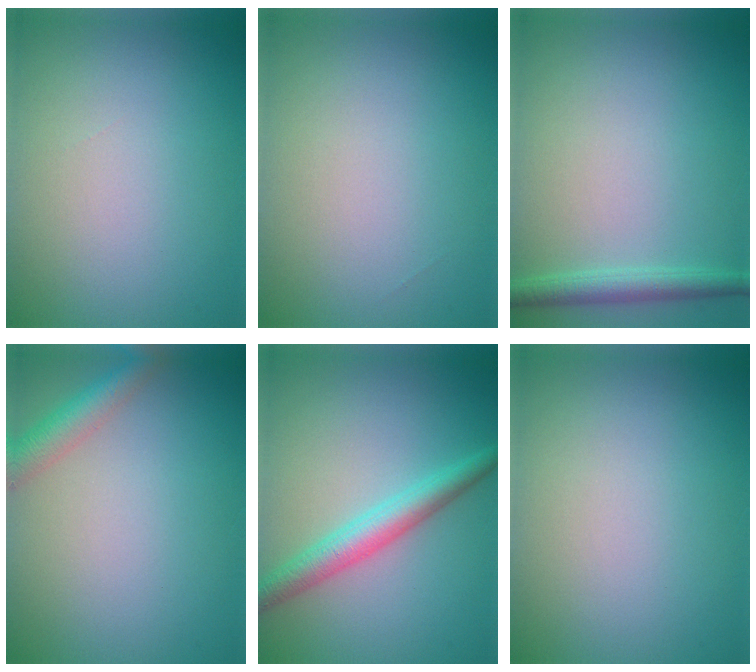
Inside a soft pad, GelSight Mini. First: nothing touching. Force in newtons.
{"total": 0.0}
{"total": 2.3, "press": 2.3, "slide": 0.1}
{"total": 2.9, "press": 2.9, "slide": 0.2}
{"total": 3.7, "press": 3.7, "slide": 0.1}
{"total": 0.0}